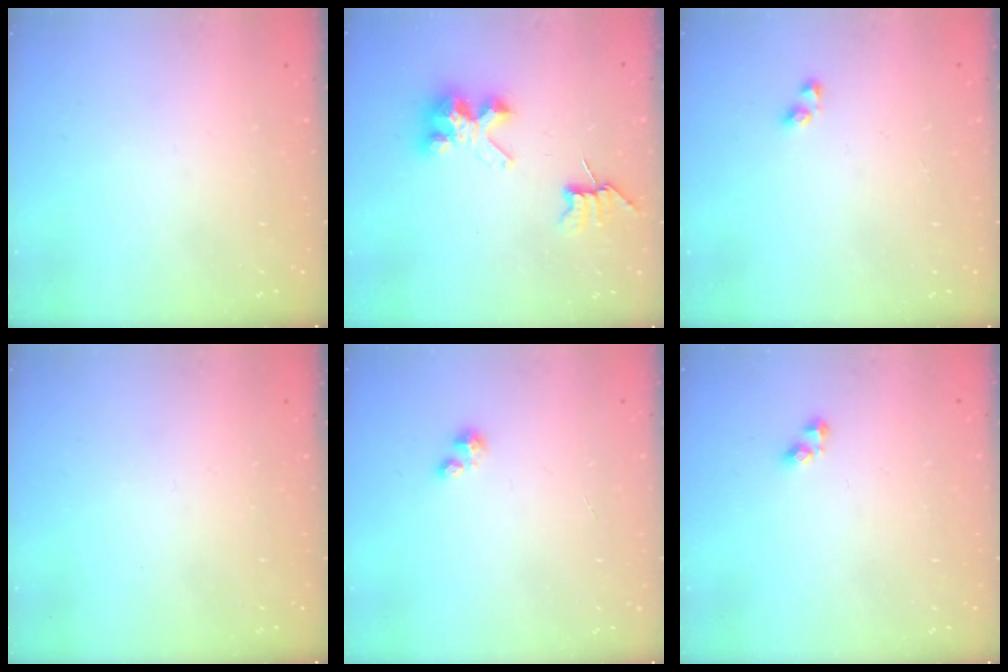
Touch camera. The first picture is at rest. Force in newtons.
{"total": 7.8, "press": 7.8, "slide": 0.5}
{"total": 2.9, "press": 2.9, "slide": 0.2}
{"total": 0.0}
{"total": 0.9, "press": 0.9, "slide": 0.3}
{"total": 2.7, "press": 2.7, "slide": 0.4}